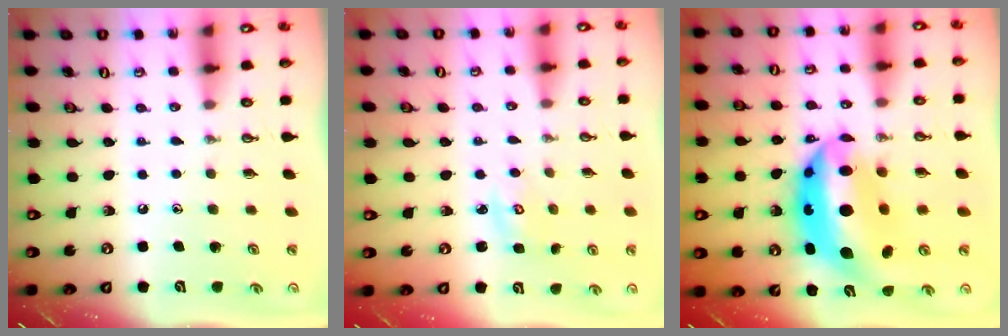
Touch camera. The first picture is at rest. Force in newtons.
{"total": 2.7, "press": 2.7, "slide": 0.3}
{"total": 18.4, "press": 18.3, "slide": 1.6}